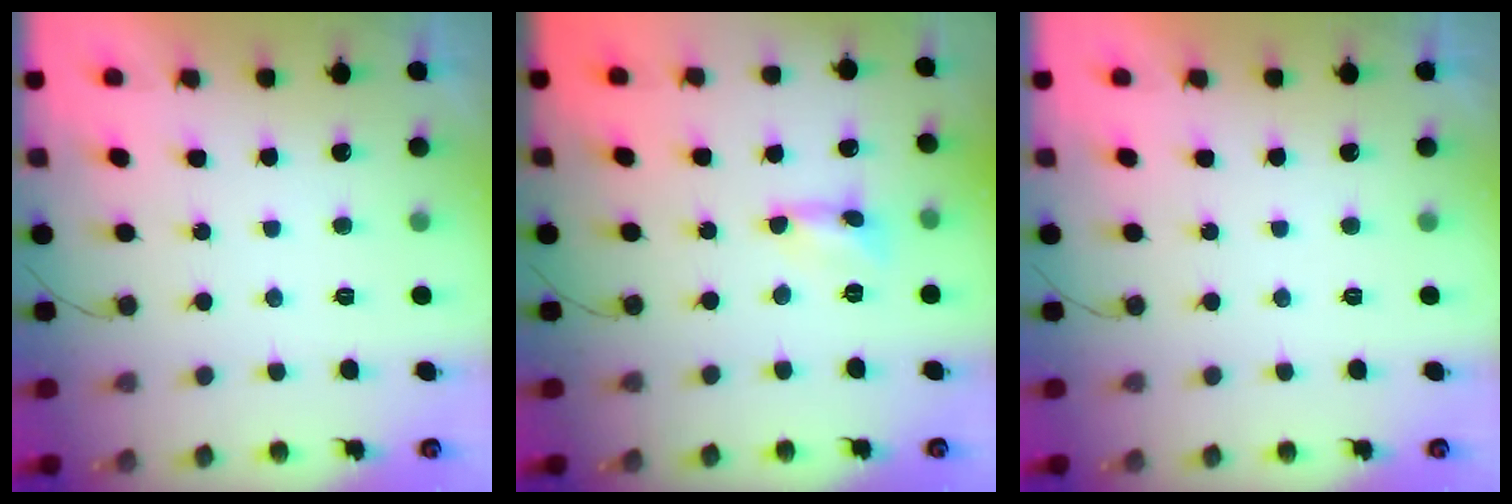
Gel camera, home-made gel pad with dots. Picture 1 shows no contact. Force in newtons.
{"total": 1.0, "press": 1.0, "slide": 0.1}
{"total": 0.0}